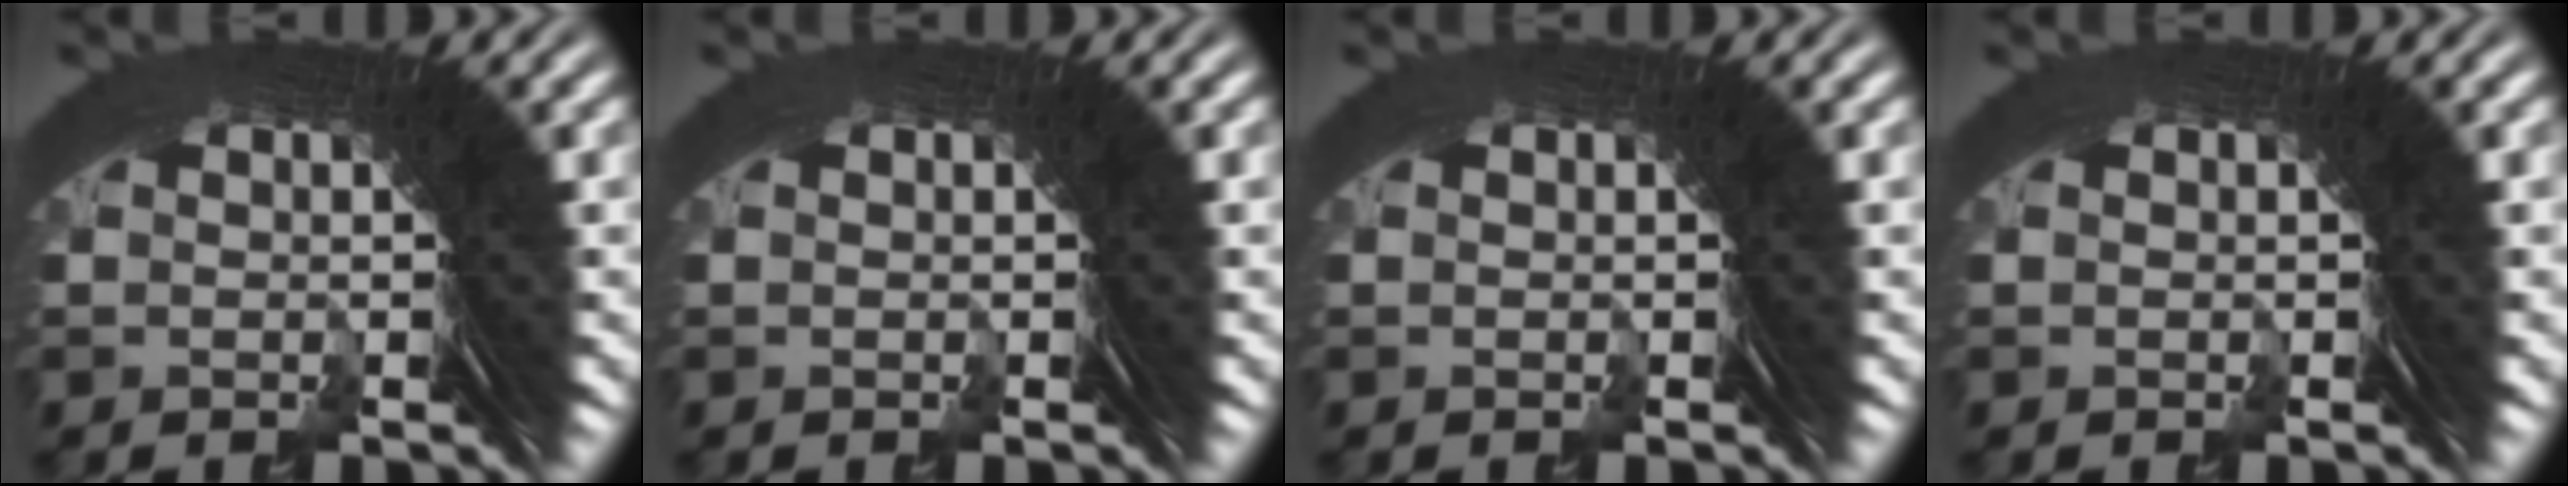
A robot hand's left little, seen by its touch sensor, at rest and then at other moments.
{"total": 0.0}
{"total": 0.0}
{"total": 0.0}